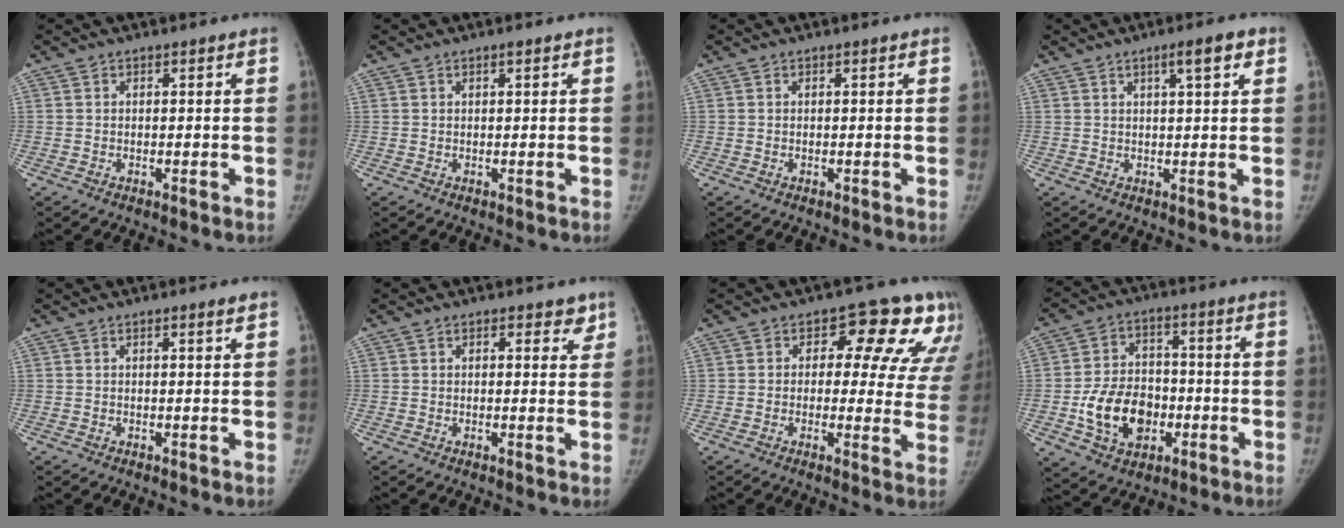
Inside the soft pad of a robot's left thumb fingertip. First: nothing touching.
{"total": 0.5, "force": [0.3, 0.1, 0.4], "torque": [-0.003, 0.001, 0.004]}
{"total": 0.0}
{"total": 4.4, "force": [2.2, 0.7, 3.8], "torque": [-0.051, -0.004, 0.033]}
{"total": 1.0, "force": [0.6, -0.1, 0.8], "torque": [-0.010, -0.003, 0.010]}
{"total": 2.8, "force": [1.9, 1.5, 1.5], "torque": [0.010, -0.008, 0.021]}
{"total": 14.3, "force": [7.1, 8.2, 9.3], "torque": [-0.057, -0.022, 0.065]}
{"total": 13.4, "force": [-3.4, 10.1, 8.1], "torque": [-0.107, 0.017, -0.054]}